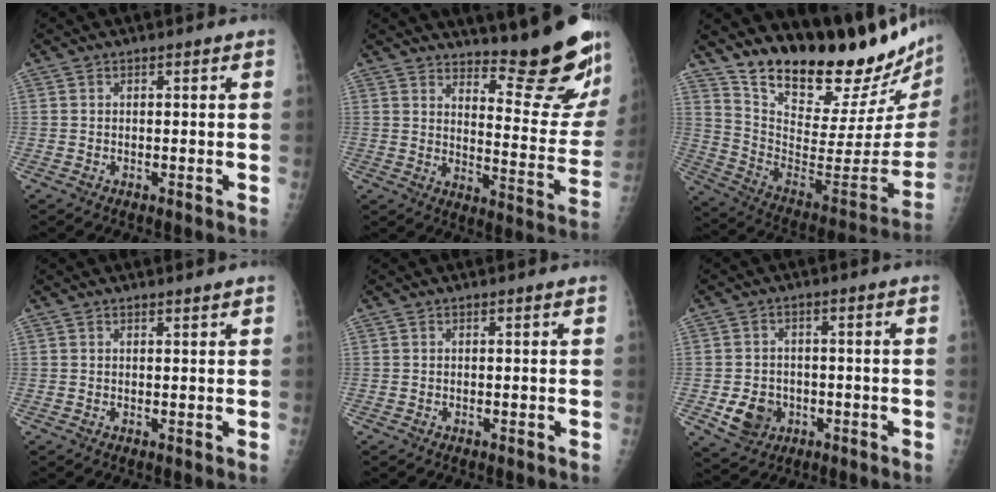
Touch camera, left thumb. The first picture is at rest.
{"total": 18.4, "force": [16.0, 2.9, 8.6], "torque": [-0.082, -0.170, 0.206]}
{"total": 27.6, "force": [23.9, 5.7, 12.8], "torque": [-0.178, -0.179, 0.352]}
{"total": 0.7, "force": [0.6, 0.0, 0.3], "torque": [-0.004, -0.005, 0.010]}
{"total": 0.0}
{"total": 6.6, "force": [-2.1, 5.5, 3.0], "torque": [-0.032, 0.010, -0.027]}